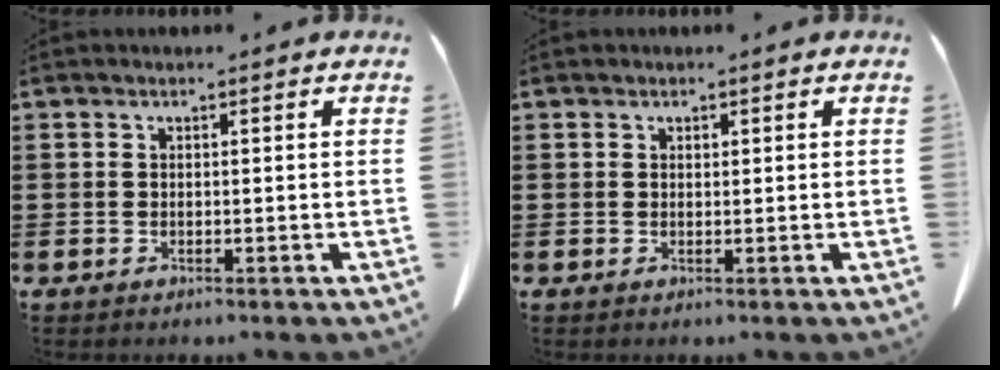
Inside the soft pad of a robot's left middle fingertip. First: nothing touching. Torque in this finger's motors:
{"motor_torque": [-0.06, 0.06, 0.00, 0.01]}